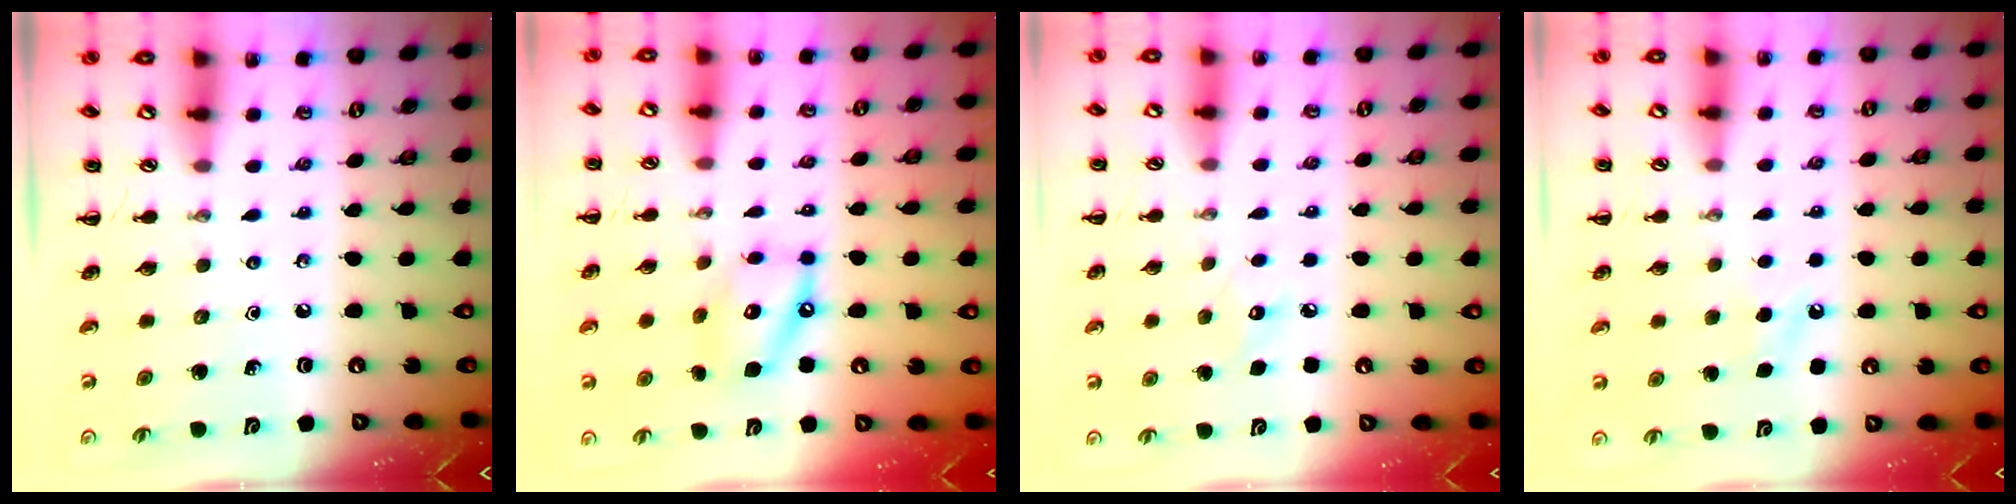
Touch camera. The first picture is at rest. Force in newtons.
{"total": 11.8, "press": 11.7, "slide": 2.0}
{"total": 5.7, "press": 5.6, "slide": 1.2}
{"total": 4.9, "press": 4.8, "slide": 1.2}